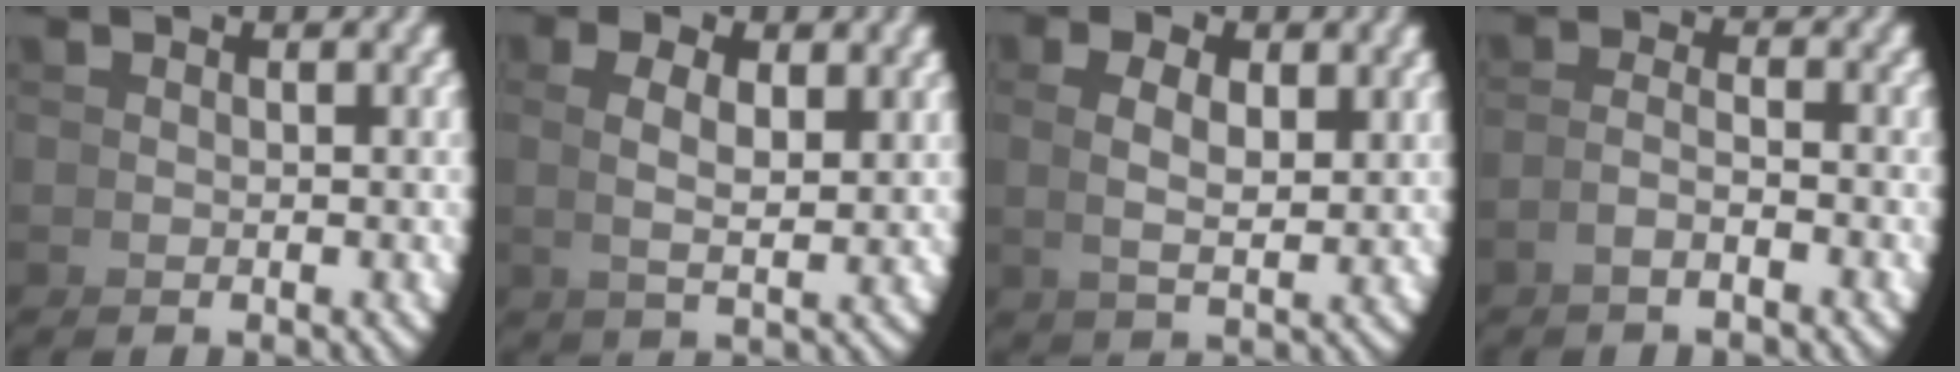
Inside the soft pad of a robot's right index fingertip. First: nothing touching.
{"total": 2.9, "force": [1.5, 0.3, 2.5], "torque": [-0.039, 0.001, 0.034]}
{"total": 2.7, "force": [1.5, 0.6, 2.2], "torque": [-0.032, 0.000, 0.034]}
{"total": 1.8, "force": [-1.0, -0.8, 1.2], "torque": [-0.018, 0.000, -0.017]}